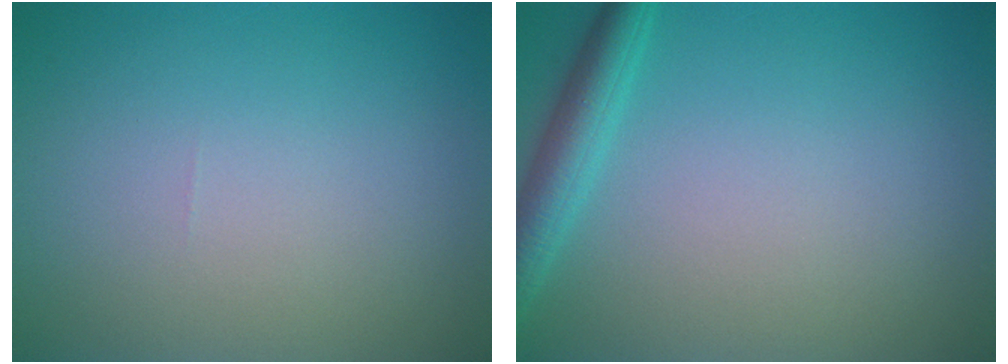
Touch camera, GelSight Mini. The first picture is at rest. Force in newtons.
{"total": 3.0, "press": 3.0, "slide": 0.2}